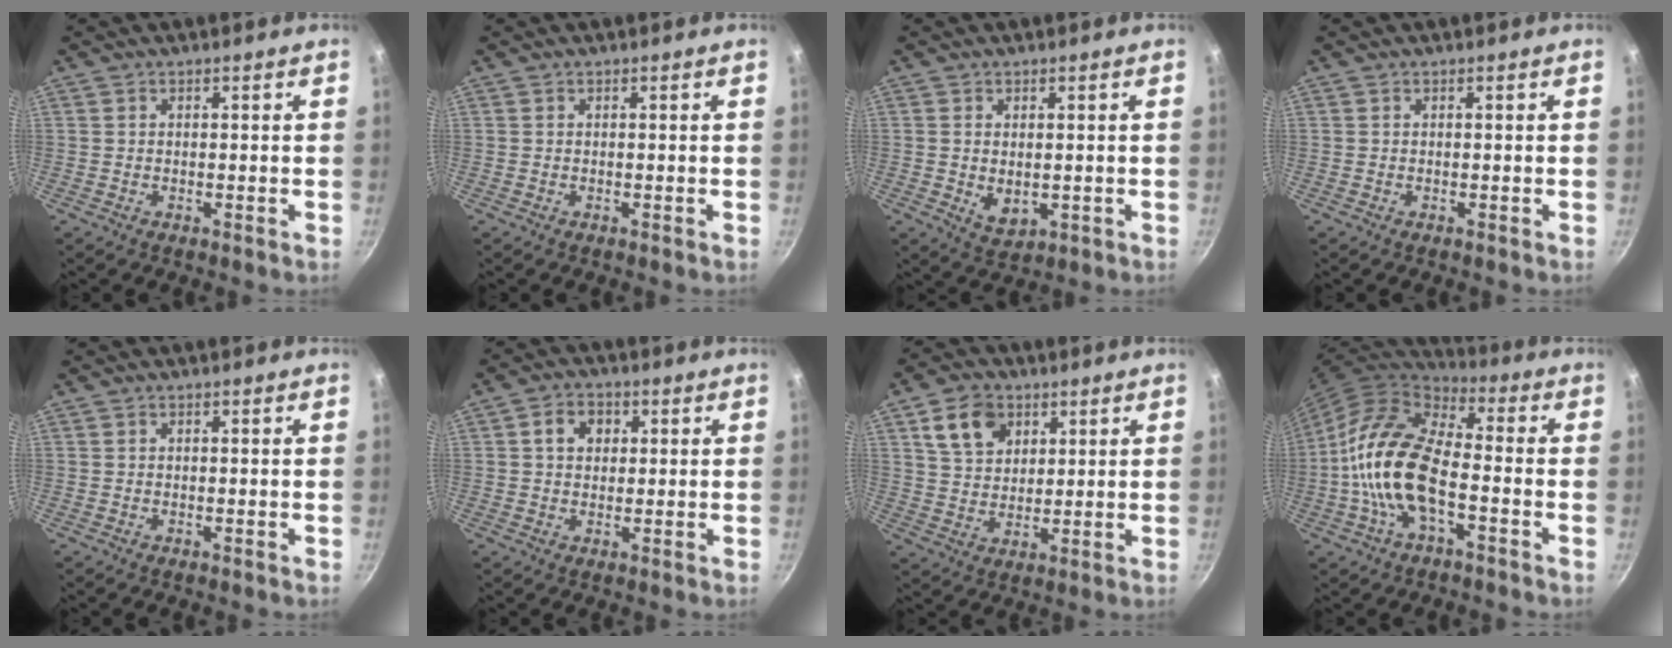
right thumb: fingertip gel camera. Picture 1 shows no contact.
{"total": 0.0}
{"total": 4.7, "force": [-0.1, 3.1, 3.4], "torque": [-0.054, -0.013, 0.007]}
{"total": 0.0}
{"total": 0.0}
{"total": 5.2, "force": [1.4, 4.1, 2.8], "torque": [-0.025, 0.006, 0.016]}
{"total": 9.7, "force": [4.4, 7.1, 5.0], "torque": [-0.066, -0.008, 0.080]}
{"total": 17.9, "force": [-3.8, 9.0, 15.0], "torque": [-0.269, 0.038, -0.085]}